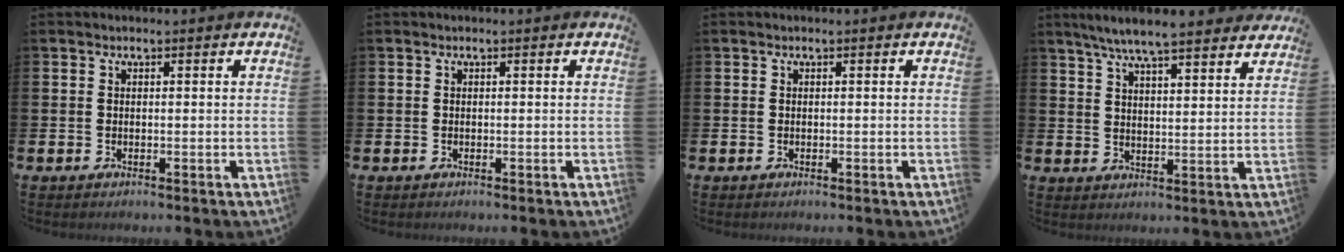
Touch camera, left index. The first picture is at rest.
{"total": 0.0}
{"total": 0.0}
{"total": 7.2, "force": [6.7, 0.5, 2.6], "torque": [-0.068, -0.028, 0.120]}